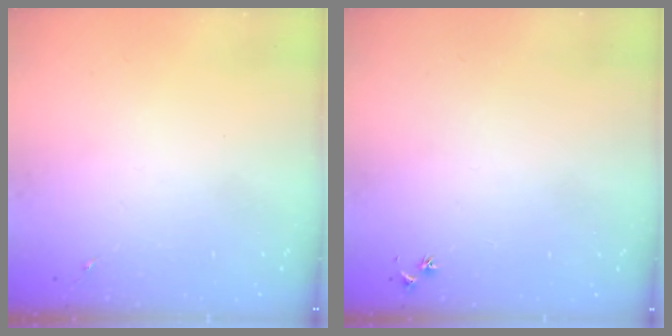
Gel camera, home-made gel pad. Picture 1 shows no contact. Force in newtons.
{"total": 3.0, "press": 2.9, "slide": 0.4}